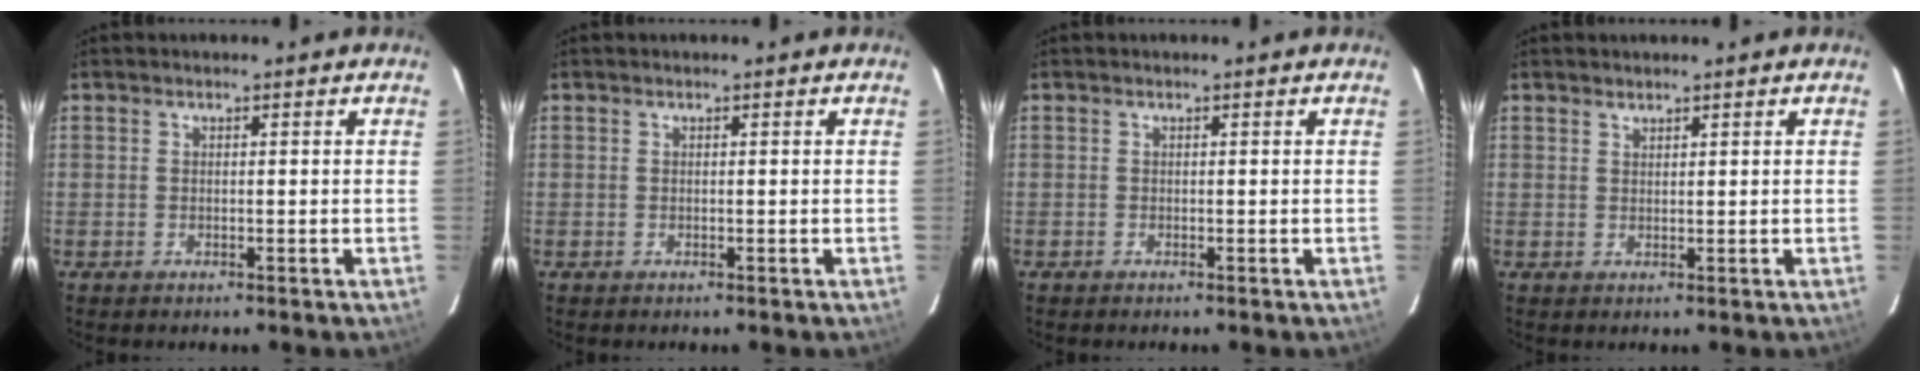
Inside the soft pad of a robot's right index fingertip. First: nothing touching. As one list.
[{"total": 0.0}, {"total": 0.0}, {"total": 0.9, "force": [0.9, 0.3, 0.1], "torque": [-0.002, 0.002, 0.017]}]